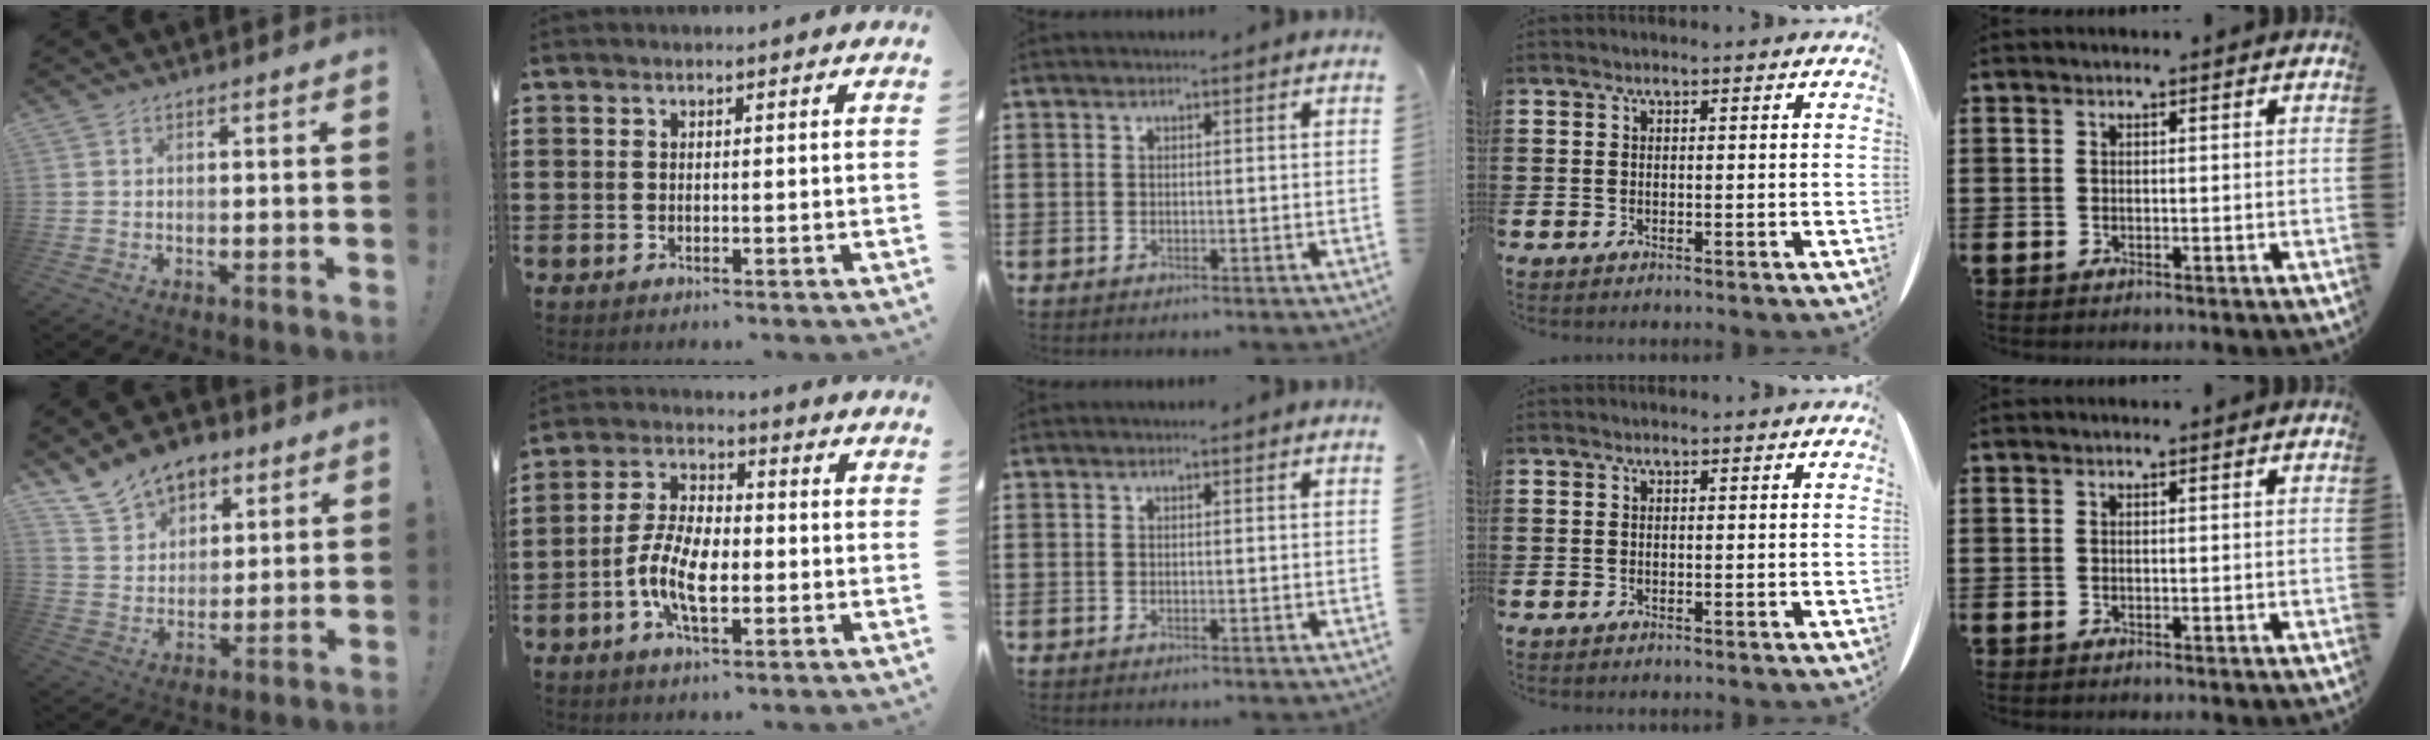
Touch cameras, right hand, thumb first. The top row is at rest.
{"thumb": {"total": 12.9, "force": [8.7, 8.5, 4.2], "torque": [-0.072, -0.054, 0.169]}, "index": {"total": 8.2, "force": [-2.5, 3.8, 6.9], "torque": [-0.166, -0.008, -0.055]}}